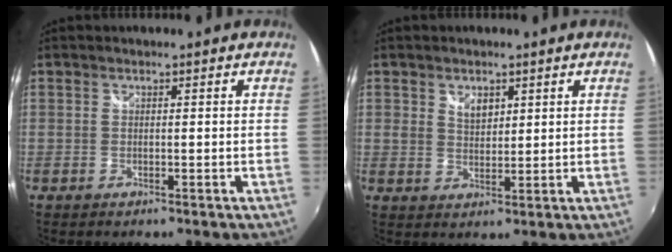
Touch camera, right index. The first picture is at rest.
{"total": 3.7, "force": [1.9, 2.5, 2.0], "torque": [-0.027, 0.001, 0.033]}